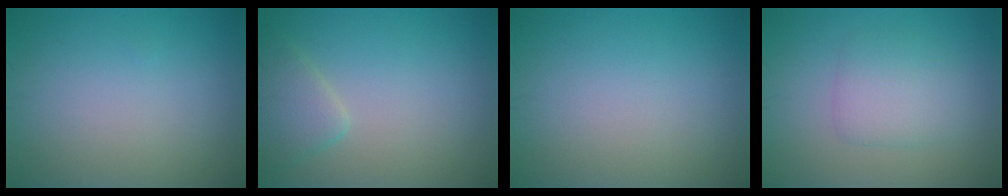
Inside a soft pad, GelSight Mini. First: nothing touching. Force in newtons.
{"total": 2.5, "press": 2.5, "slide": 0.2}
{"total": 0.0}
{"total": 3.0, "press": 3.0, "slide": 0.0}